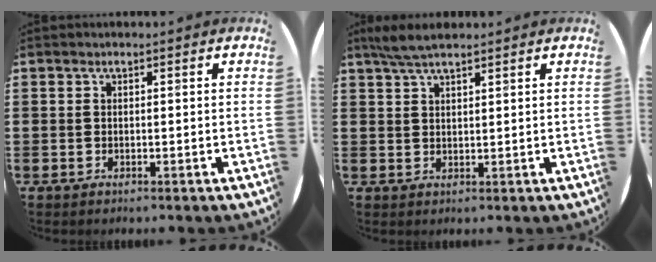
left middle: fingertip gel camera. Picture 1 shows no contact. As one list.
[{"total": 3.9, "force": [3.1, 0.6, 2.2], "torque": [-0.049, 0.004, 0.057]}]